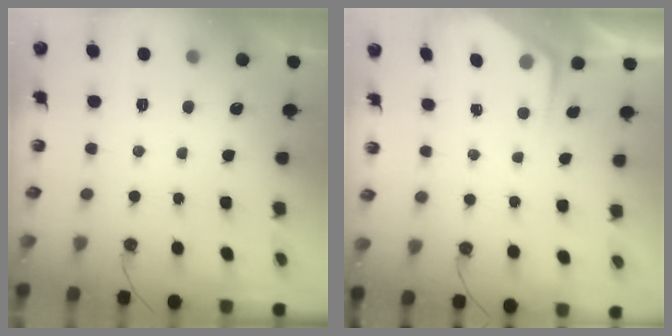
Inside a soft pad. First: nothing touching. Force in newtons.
{"total": 2.8, "press": 2.8, "slide": 0.4}